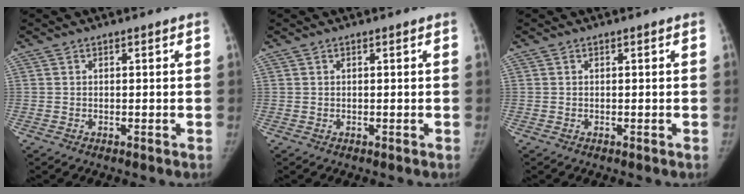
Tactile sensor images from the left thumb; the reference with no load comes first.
{"total": 0.0}
{"total": 0.0}